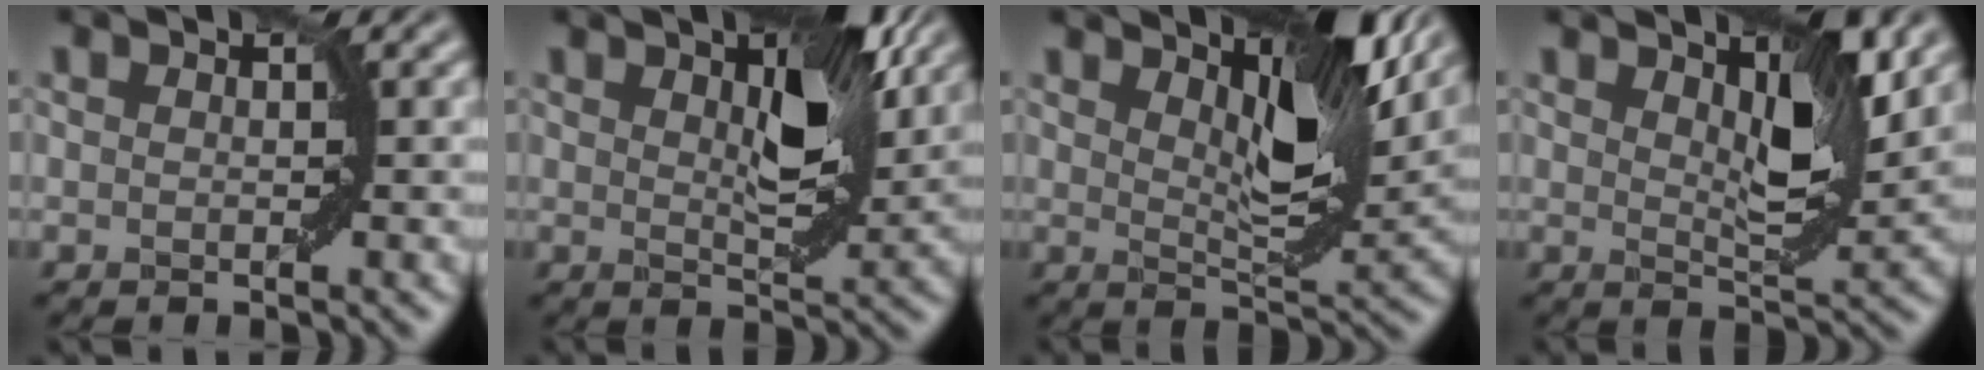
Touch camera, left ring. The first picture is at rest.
{"total": 6.4, "force": [2.4, 2.4, 5.4], "torque": [-0.080, 0.000, 0.041]}
{"total": 7.1, "force": [4.1, 2.1, 5.5], "torque": [-0.084, -0.002, 0.065]}
{"total": 5.2, "force": [2.5, 1.5, 4.3], "torque": [-0.065, -0.005, 0.040]}